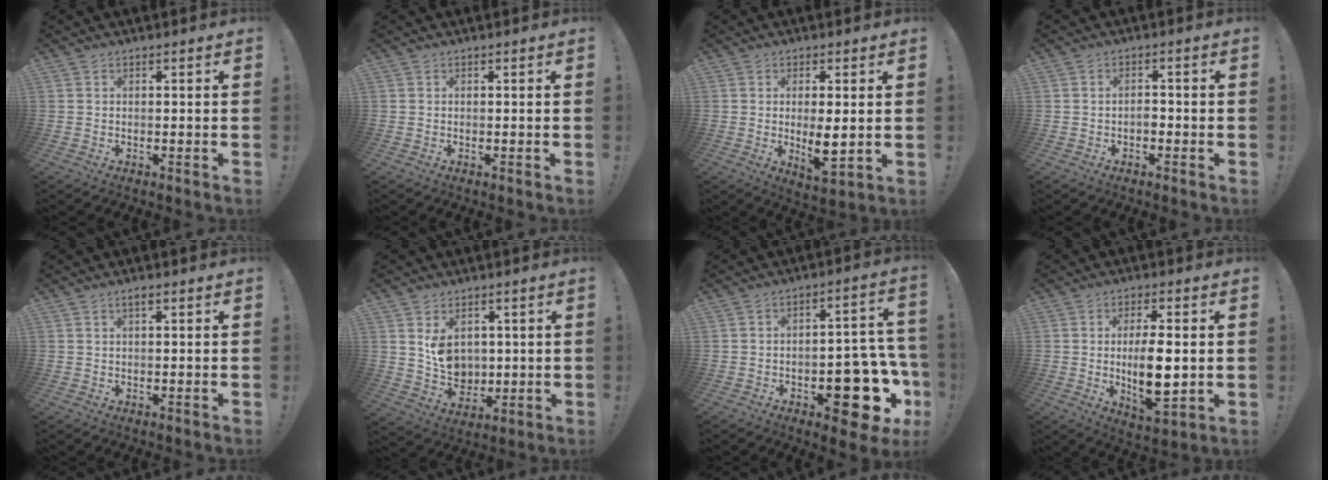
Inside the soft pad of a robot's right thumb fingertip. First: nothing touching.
{"total": 0.0}
{"total": 7.4, "force": [0.1, 2.3, 7.0], "torque": [-0.105, -0.019, 0.003]}
{"total": 2.2, "force": [-1.2, 1.5, 1.1], "torque": [-0.015, 0.003, -0.023]}
{"total": 1.5, "force": [0.7, 0.4, 1.2], "torque": [-0.028, 0.003, 0.012]}
{"total": 8.6, "force": [2.7, 7.2, 4.1], "torque": [-0.058, -0.022, 0.055]}
{"total": 18.0, "force": [-7.4, 8.9, 13.8], "torque": [-0.127, 0.049, -0.099]}
{"total": 10.9, "force": [-0.1, 4.0, 10.1], "torque": [-0.164, -0.018, -0.003]}